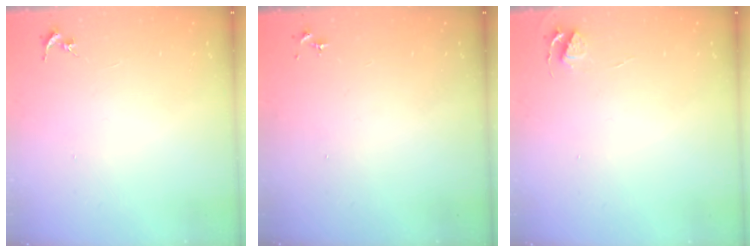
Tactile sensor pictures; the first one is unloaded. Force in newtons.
{"total": 0.0}
{"total": 3.9, "press": 3.8, "slide": 0.5}